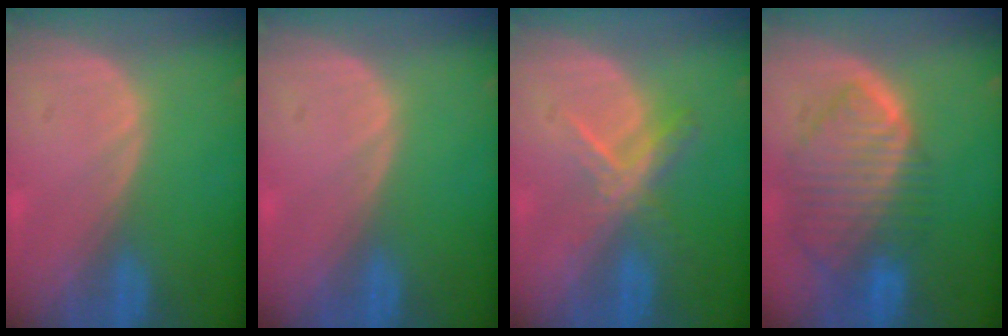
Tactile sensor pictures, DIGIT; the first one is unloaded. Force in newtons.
{"total": 0.0}
{"total": 5.7, "press": 5.0, "slide": 2.7}
{"total": 10.0, "press": 8.5, "slide": 5.2}